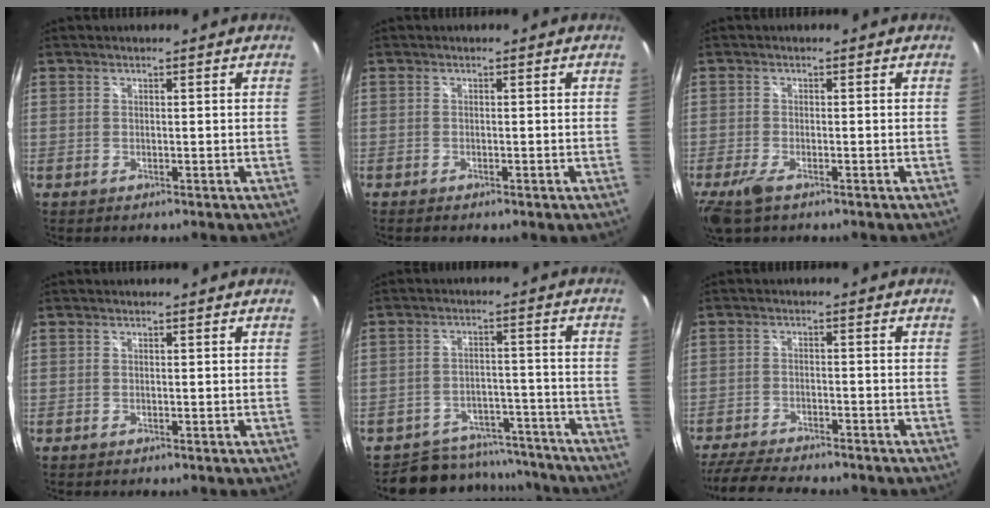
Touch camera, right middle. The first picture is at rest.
{"total": 1.6, "force": [-1.2, 0.3, 1.1], "torque": [-0.017, -0.008, -0.017]}
{"total": 4.4, "force": [-2.9, 1.4, 3.0], "torque": [-0.075, -0.016, -0.054]}
{"total": 0.0}
{"total": 13.5, "force": [-11.8, 6.3, 2.3], "torque": [-0.064, 0.026, -0.147]}
{"total": 12.8, "force": [-11.1, 2.7, 5.7], "torque": [-0.130, -0.030, -0.177]}